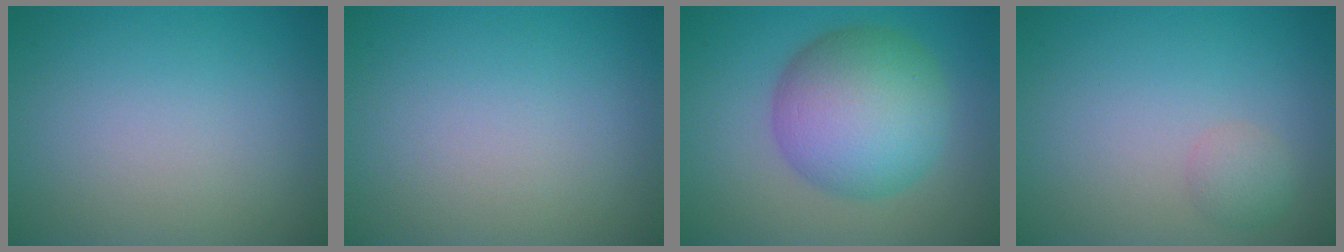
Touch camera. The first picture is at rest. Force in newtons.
{"total": 0.0}
{"total": 9.6, "press": 9.6, "slide": 0.3}
{"total": 1.5, "press": 1.5, "slide": 0.0}